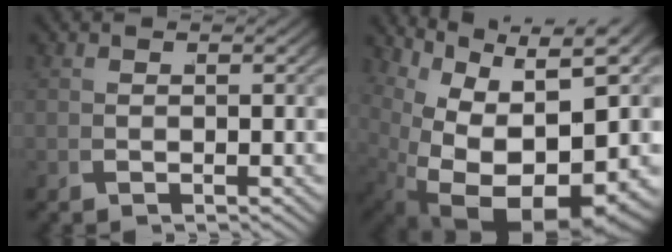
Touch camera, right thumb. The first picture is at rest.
{"total": 19.9, "force": [-1.3, 13.1, 14.9], "torque": [-0.278, -0.066, 0.018]}